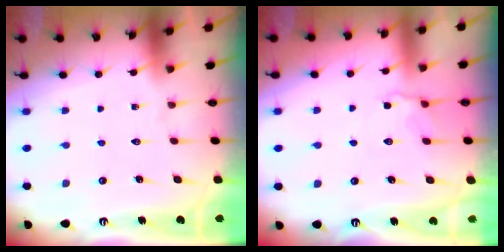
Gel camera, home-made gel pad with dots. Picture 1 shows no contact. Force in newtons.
{"total": 2.8, "press": 2.6, "slide": 1.2}